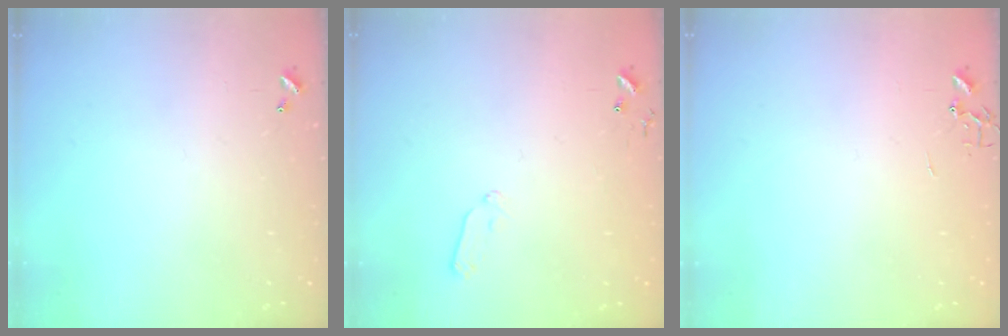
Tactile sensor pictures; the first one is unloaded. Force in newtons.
{"total": 6.0, "press": 5.9, "slide": 1.0}
{"total": 0.0}